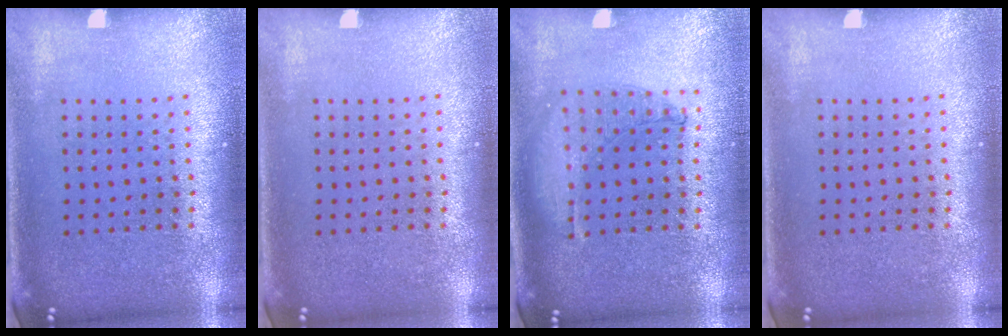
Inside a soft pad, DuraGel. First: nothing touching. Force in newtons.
{"total": 0.0}
{"total": 1.0, "press": 1.0, "slide": 0.3}
{"total": 0.0}